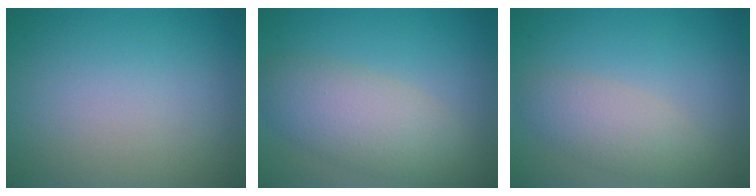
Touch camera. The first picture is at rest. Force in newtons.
{"total": 5.4, "press": 5.4, "slide": 0.2}
{"total": 3.1, "press": 3.1, "slide": 0.2}